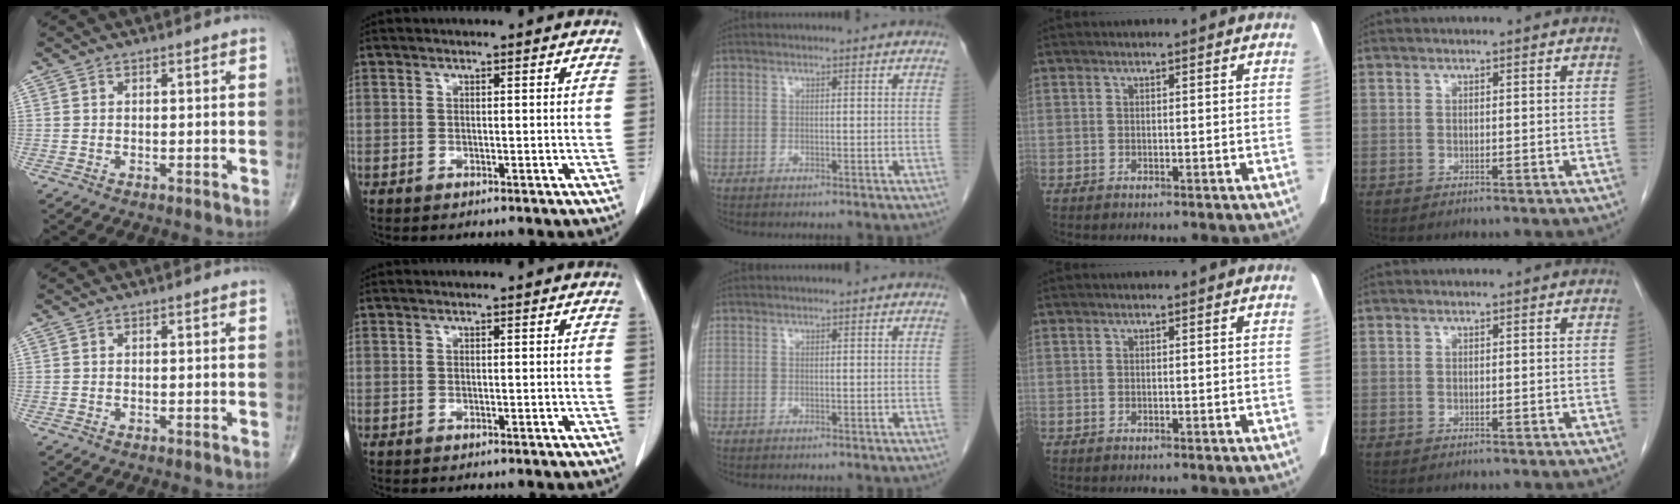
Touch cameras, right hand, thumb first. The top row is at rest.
{}